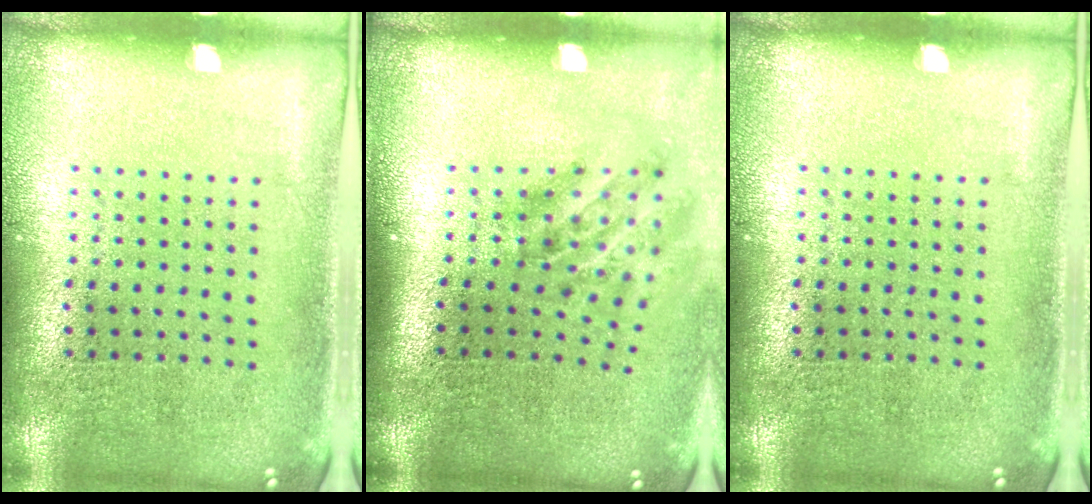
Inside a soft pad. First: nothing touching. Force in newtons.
{"total": 1.9, "press": 1.1, "slide": 1.5}
{"total": 0.0}